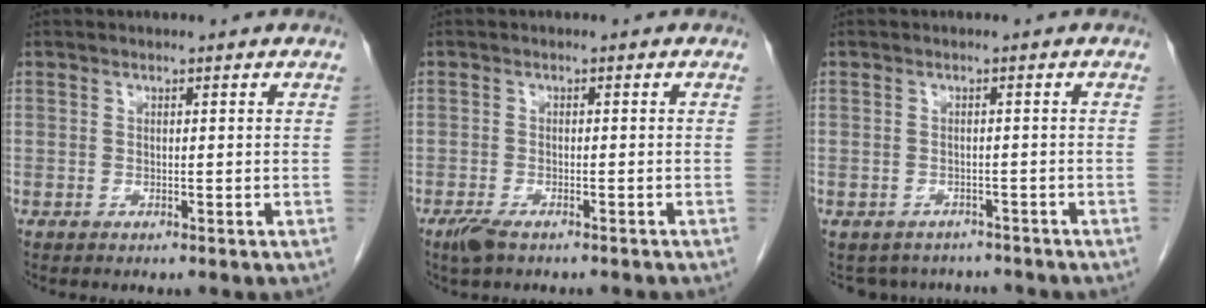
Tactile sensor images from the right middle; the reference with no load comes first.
{"total": 4.3, "force": [-3.3, 1.2, 2.5], "torque": [-0.044, -0.008, -0.048]}
{"total": 5.4, "force": [-4.8, 2.4, 0.1], "torque": [0.008, 0.008, -0.058]}